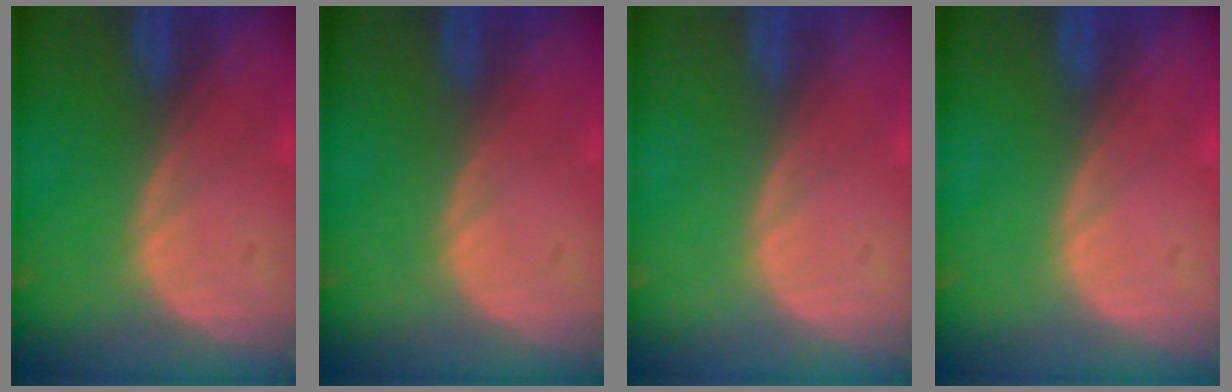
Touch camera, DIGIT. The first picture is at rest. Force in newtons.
{"total": 0.0}
{"total": 0.0}
{"total": 0.0}